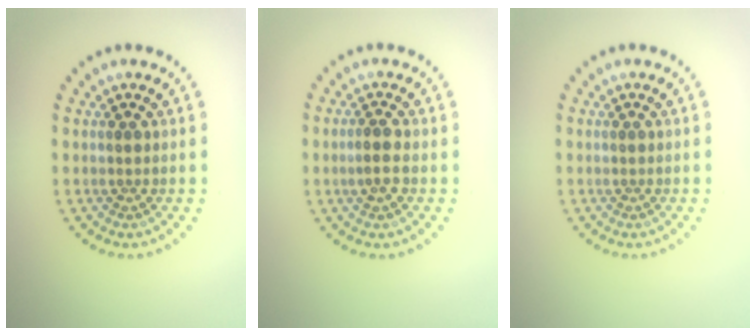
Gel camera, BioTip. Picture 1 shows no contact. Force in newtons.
{"total": 1.8, "press": 1.8, "slide": 0.5}
{"total": 0.0}